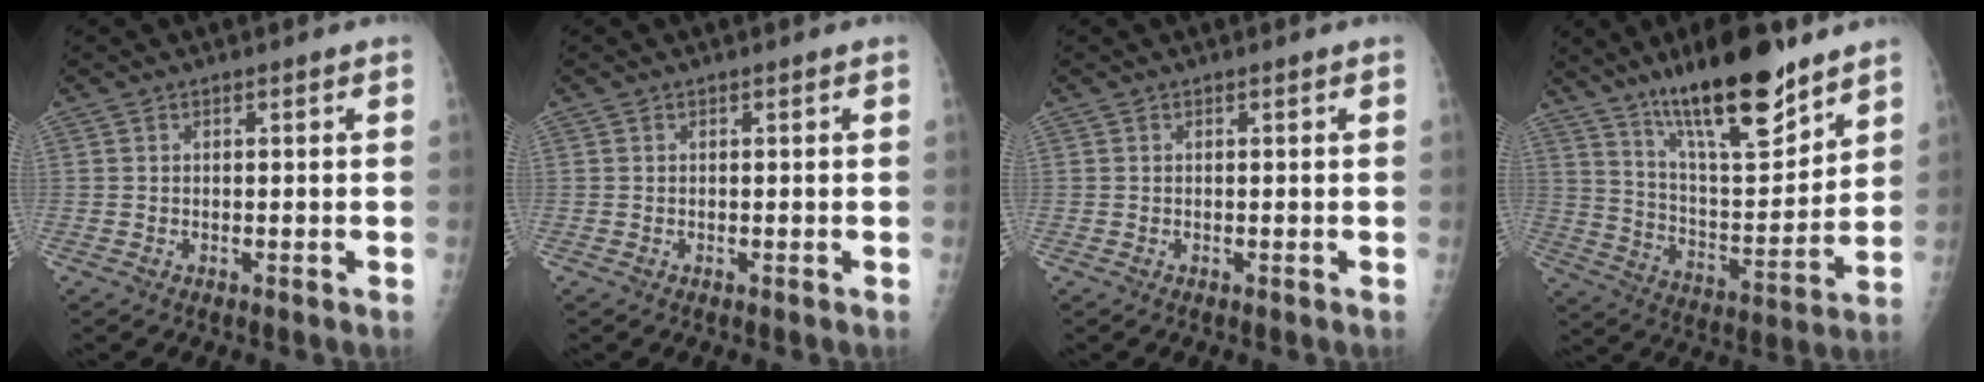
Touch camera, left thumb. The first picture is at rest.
{"total": 0.0}
{"total": 0.0}
{"total": 20.7, "force": [14.4, 5.6, 13.8], "torque": [-0.196, -0.081, 0.246]}